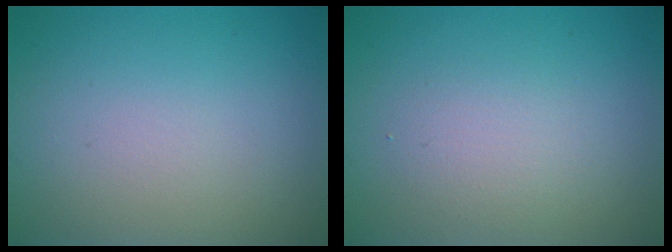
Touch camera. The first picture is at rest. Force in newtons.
{"total": 1.9, "press": 1.9, "slide": 0.0}